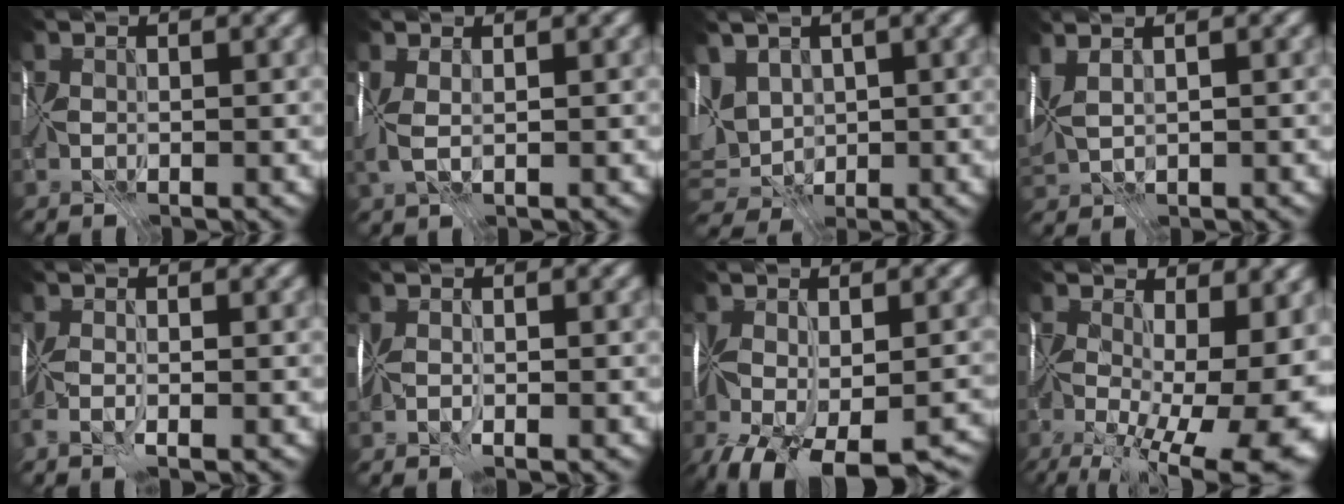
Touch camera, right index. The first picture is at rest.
{"total": 2.1, "force": [0.7, 0.8, 1.8], "torque": [-0.049, 0.008, 0.008]}
{"total": 6.4, "force": [1.5, 4.8, 3.9], "torque": [-0.083, 0.007, 0.030]}
{"total": 4.3, "force": [2.1, 1.9, 3.2], "torque": [-0.077, 0.024, 0.046]}
{"total": 2.8, "force": [-1.4, 0.9, 2.3], "torque": [-0.045, -0.003, -0.033]}
{"total": 2.0, "force": [-0.7, 0.9, 1.6], "torque": [-0.031, -0.003, -0.016]}
{"total": 14.9, "force": [-8.8, 7.8, 9.2], "torque": [-0.170, -0.058, -0.093]}
{"total": 18.1, "force": [-3.8, 8.8, 15.4], "torque": [-0.224, -0.033, -0.015]}